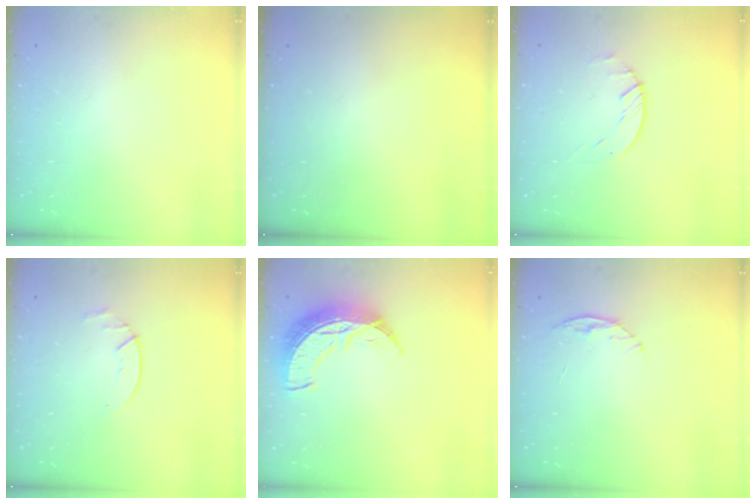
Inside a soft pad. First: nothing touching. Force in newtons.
{"total": 0.0}
{"total": 0.6, "press": 0.6, "slide": 0.1}
{"total": 2.9, "press": 2.9, "slide": 0.4}
{"total": 11.2, "press": 11.1, "slide": 0.9}
{"total": 5.1, "press": 5.1, "slide": 0.5}